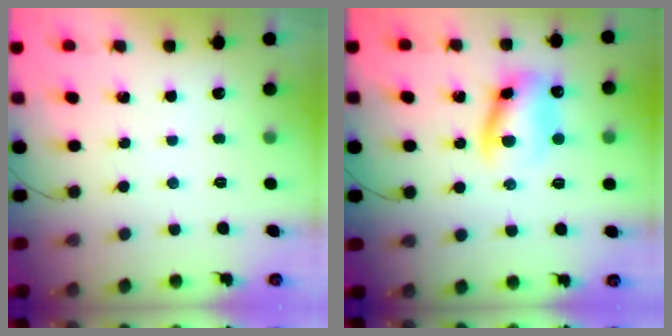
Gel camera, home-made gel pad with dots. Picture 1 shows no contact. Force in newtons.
{"total": 11.2, "press": 11.1, "slide": 1.4}